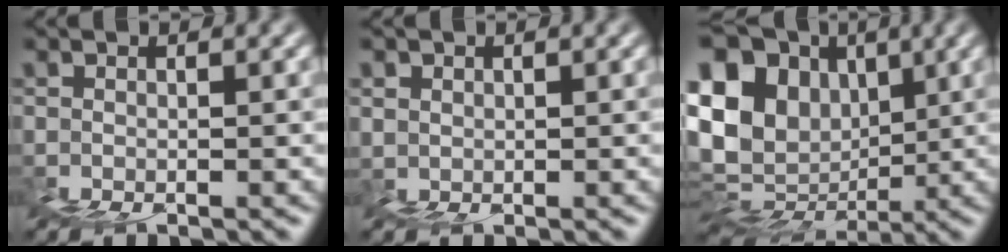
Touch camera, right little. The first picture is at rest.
{"total": 1.3, "force": [0.8, 1.0, 0.0], "torque": [0.009, 0.006, 0.020]}
{"total": 15.5, "force": [4.8, 12.2, 8.2], "torque": [-0.169, 0.038, 0.090]}